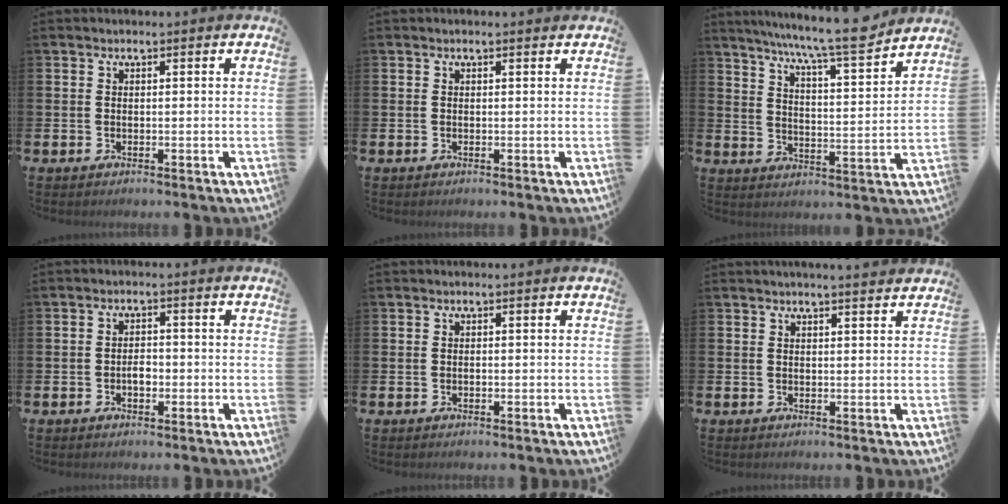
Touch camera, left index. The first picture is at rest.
{"total": 0.0}
{"total": 9.1, "force": [8.3, 0.1, 3.9], "torque": [-0.088, -0.055, 0.141]}
{"total": 1.9, "force": [-0.6, 1.2, 1.4], "torque": [-0.012, -0.002, -0.015]}
{"total": 0.0}
{"total": 1.8, "force": [1.8, -0.1, 0.4], "torque": [0.003, -0.009, 0.029]}